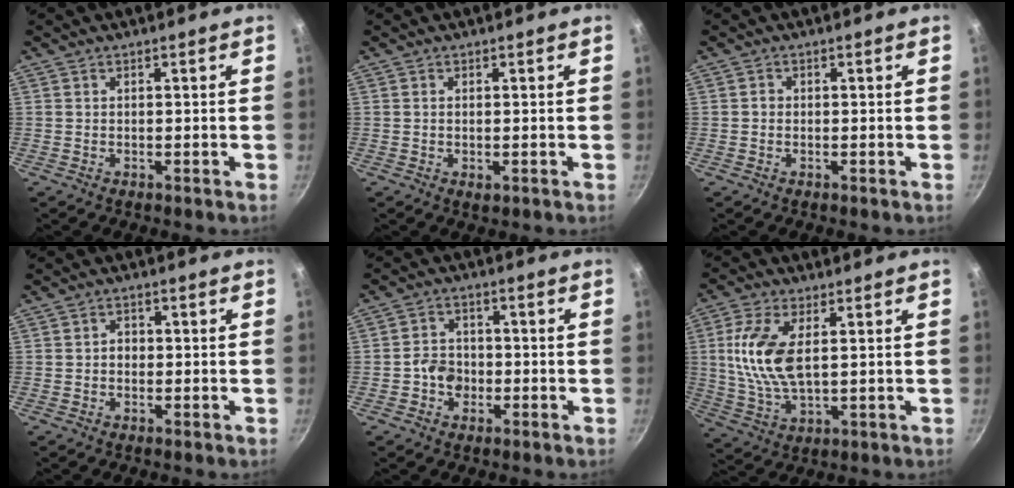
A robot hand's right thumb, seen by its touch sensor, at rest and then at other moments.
{"total": 1.4, "force": [-0.1, 0.7, 1.3], "torque": [-0.021, -0.003, -0.002]}
{"total": 0.8, "force": [-0.1, 0.8, 0.3], "torque": [-0.002, 0.003, -0.005]}
{"total": 1.9, "force": [-0.2, 1.6, 1.0], "torque": [-0.006, 0.006, -0.006]}
{"total": 4.9, "force": [-1.5, 4.1, 2.3], "torque": [-0.018, 0.017, -0.031]}
{"total": 11.9, "force": [2.1, 5.8, 10.2], "torque": [-0.205, -0.005, 0.045]}